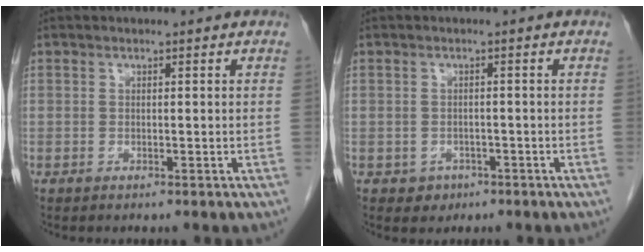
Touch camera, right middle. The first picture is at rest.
{"total": 2.1, "force": [-1.0, 1.8, 0.4], "torque": [-0.003, 0.007, -0.009]}